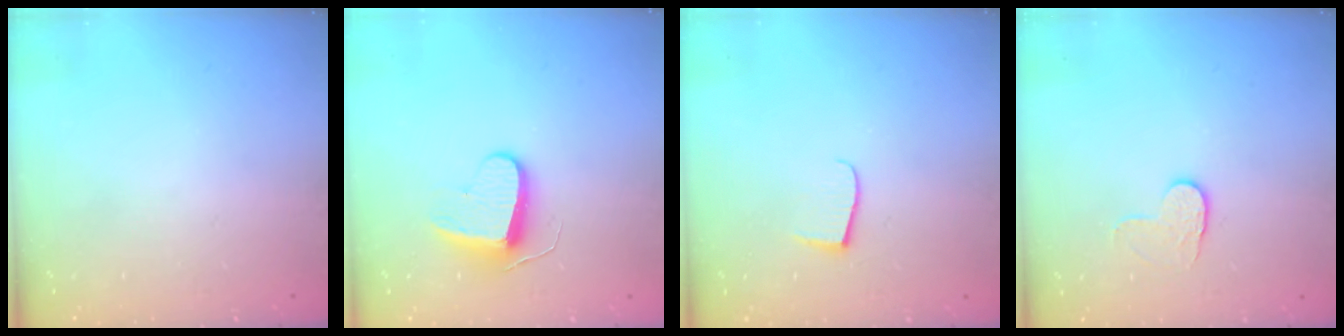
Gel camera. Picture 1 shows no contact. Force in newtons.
{"total": 8.9, "press": 8.9, "slide": 0.7}
{"total": 5.9, "press": 5.9, "slide": 0.4}
{"total": 4.3, "press": 4.3, "slide": 0.4}